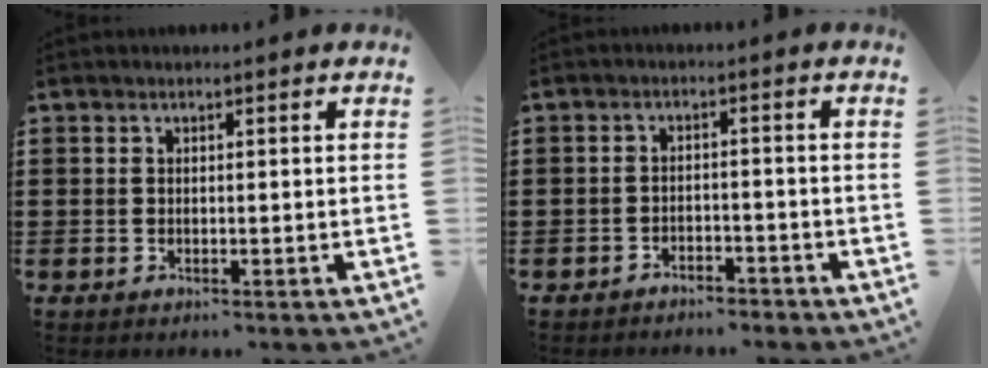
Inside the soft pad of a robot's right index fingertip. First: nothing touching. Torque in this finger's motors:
{"motor_torque": [-1.02, 1.12, -0.14, -0.03]}